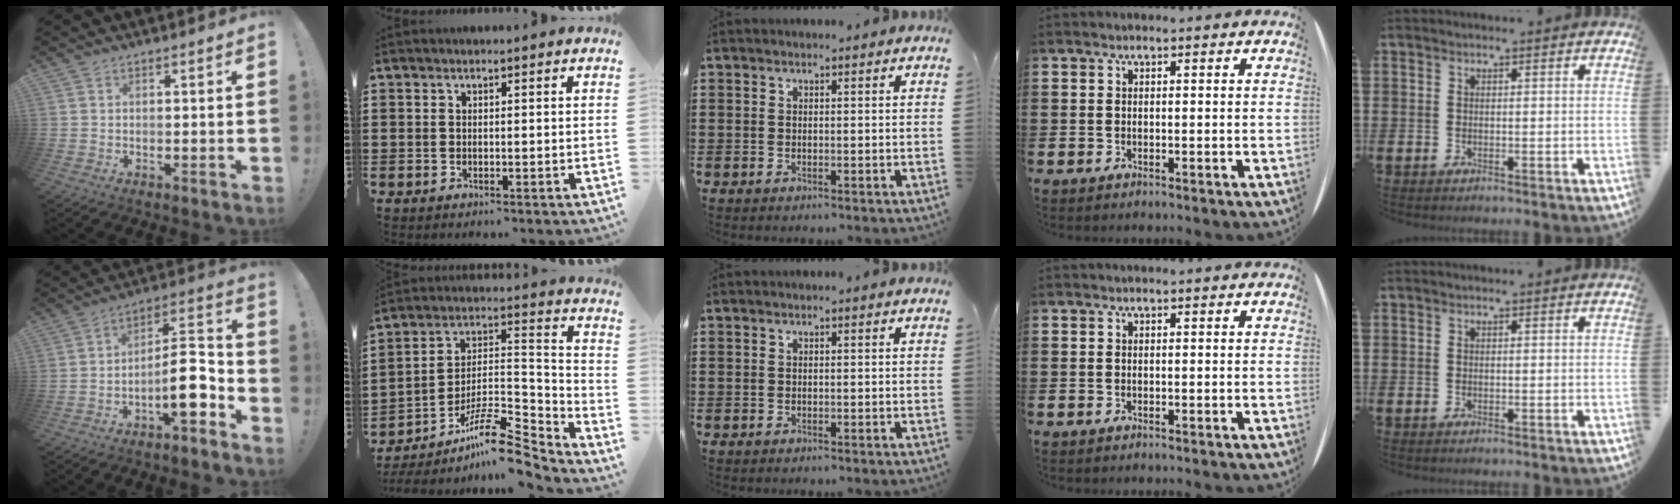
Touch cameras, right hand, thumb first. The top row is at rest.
{"thumb": {"total": 12.8, "force": [-5.1, 4.0, 11.0], "torque": [-0.176, 0.029, -0.084]}, "index": {"total": 10.4, "force": [-7.9, 2.7, 6.3], "torque": [-0.112, 0.015, -0.154]}}